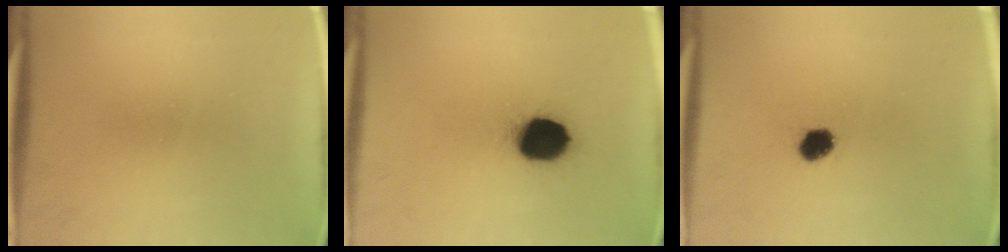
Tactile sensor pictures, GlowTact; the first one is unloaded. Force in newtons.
{"total": 14.4}
{"total": 2.6}